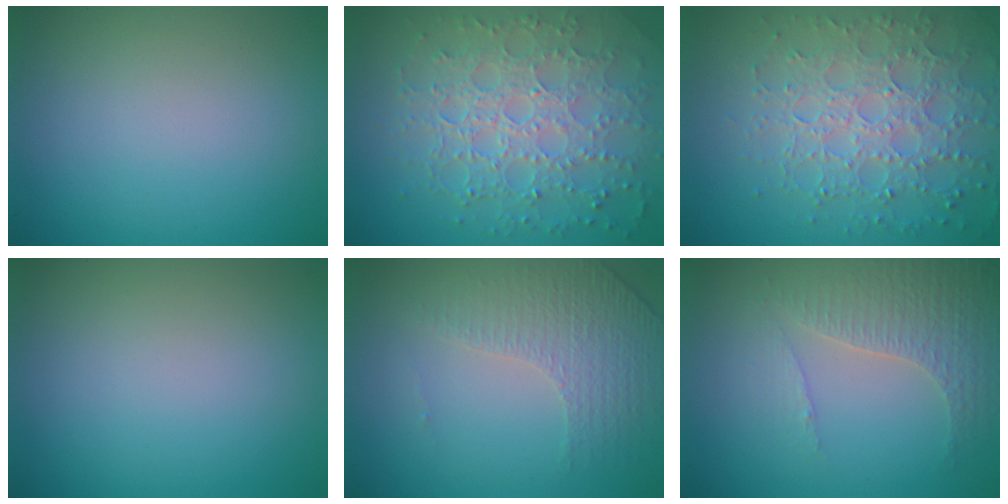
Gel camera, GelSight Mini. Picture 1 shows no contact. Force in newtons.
{"total": 7.9, "press": 5.7, "slide": 5.4}
{"total": 6.5, "press": 5.3, "slide": 3.9}
{"total": 0.0}
{"total": 4.4, "press": 2.8, "slide": 3.3}
{"total": 4.3, "press": 3.0, "slide": 3.0}